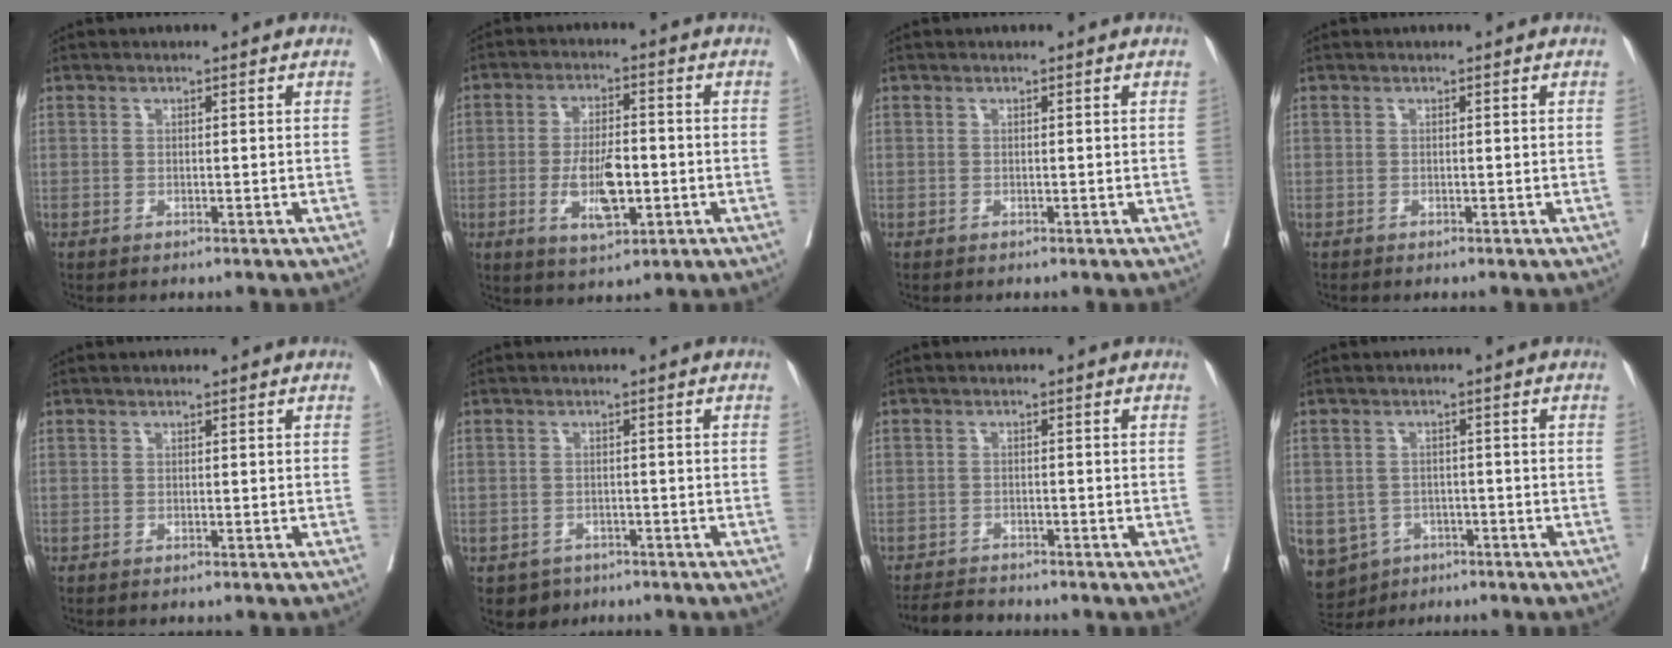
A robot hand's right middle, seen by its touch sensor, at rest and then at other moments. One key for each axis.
{"total": 8.2, "fx": -2.0, "fy": 2.8, "fz": 7.4, "tx": -0.140, "ty": -0.006, "tz": -0.028}
{"total": 0.0}
{"total": 0.0}
{"total": 0.0}
{"total": 3.2, "fx": -2.0, "fy": 2.5, "fz": 0.3, "tx": -0.003, "ty": 0.005, "tz": -0.029}
{"total": 4.0, "fx": -3.9, "fy": 0.6, "fz": 0.6, "tx": -0.009, "ty": -0.013, "tz": -0.066}
{"total": 7.3, "fx": -3.7, "fy": 6.2, "fz": 0.8, "tx": -0.037, "ty": 0.000, "tz": -0.049}